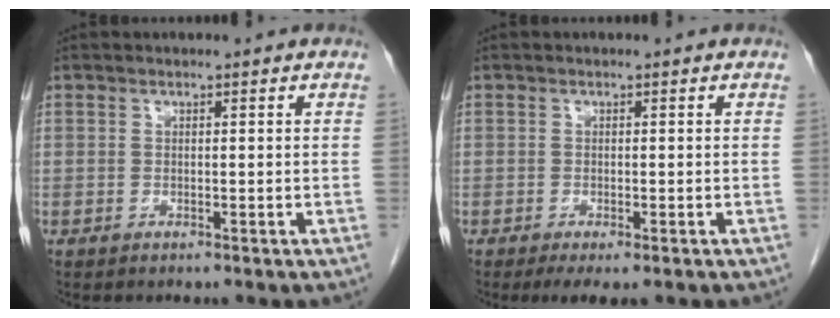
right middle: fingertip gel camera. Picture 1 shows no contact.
{"total": 3.3, "force": [-2.1, 1.0, 2.3], "torque": [-0.036, -0.009, -0.030]}